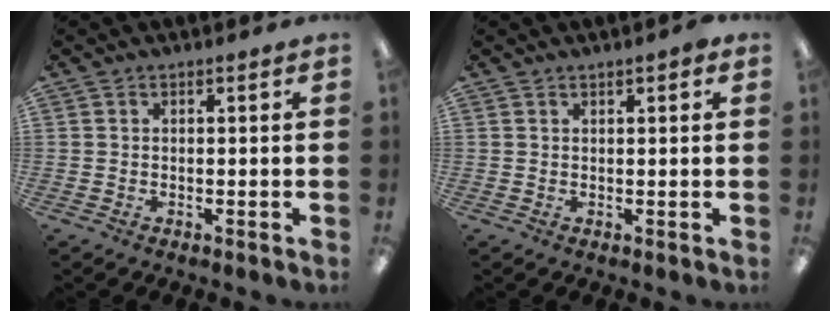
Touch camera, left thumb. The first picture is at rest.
{"total": 1.4, "force": [1.0, 0.4, 1.0], "torque": [-0.014, -0.002, 0.015]}